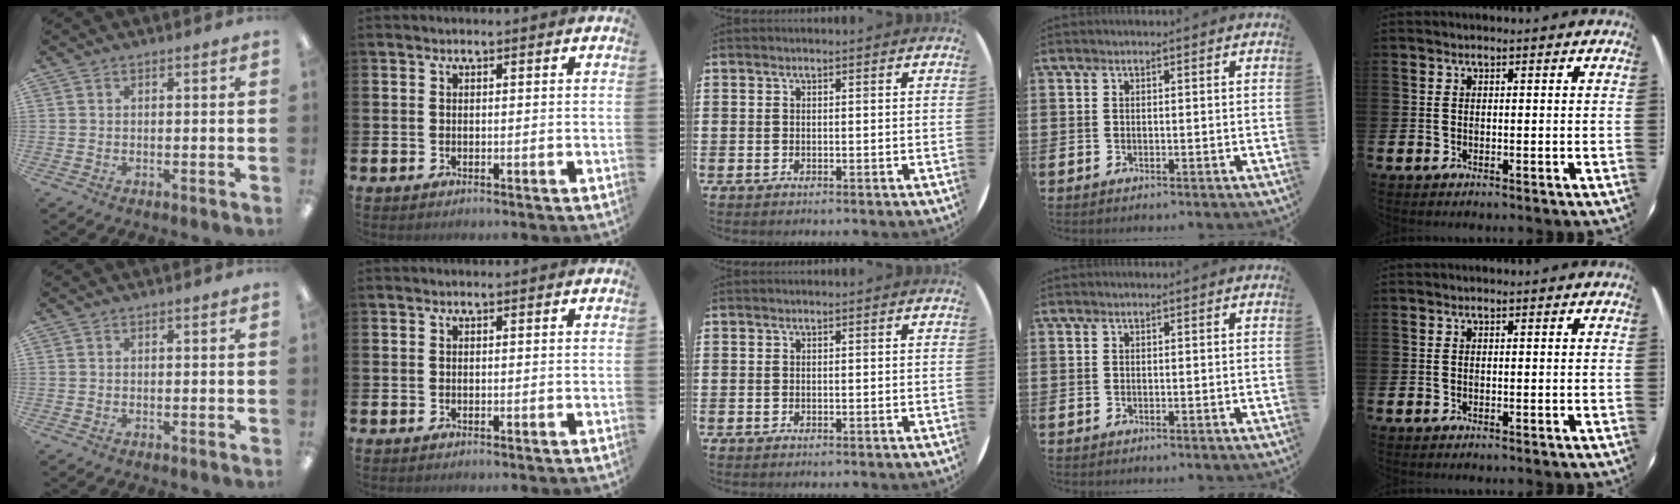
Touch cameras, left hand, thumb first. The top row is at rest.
{}